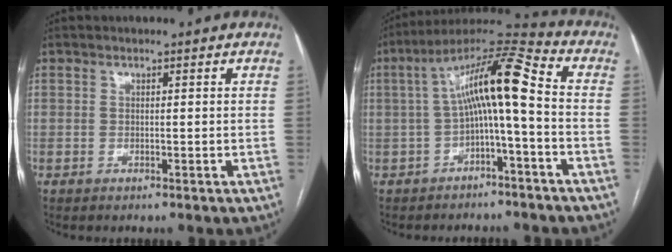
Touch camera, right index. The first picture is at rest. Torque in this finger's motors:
{"motor_torque": [1.95, 0.07, 0.87, 0.21]}